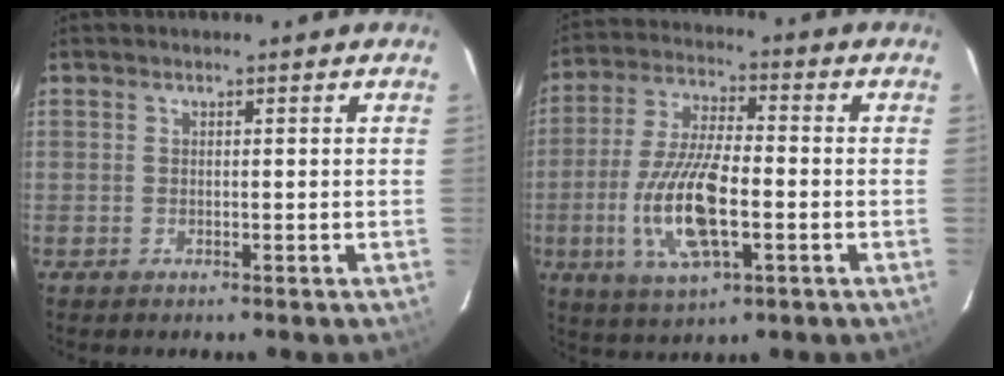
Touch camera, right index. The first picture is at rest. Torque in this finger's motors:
{"motor_torque": [1.62, -0.52, 0.75, 0.13]}